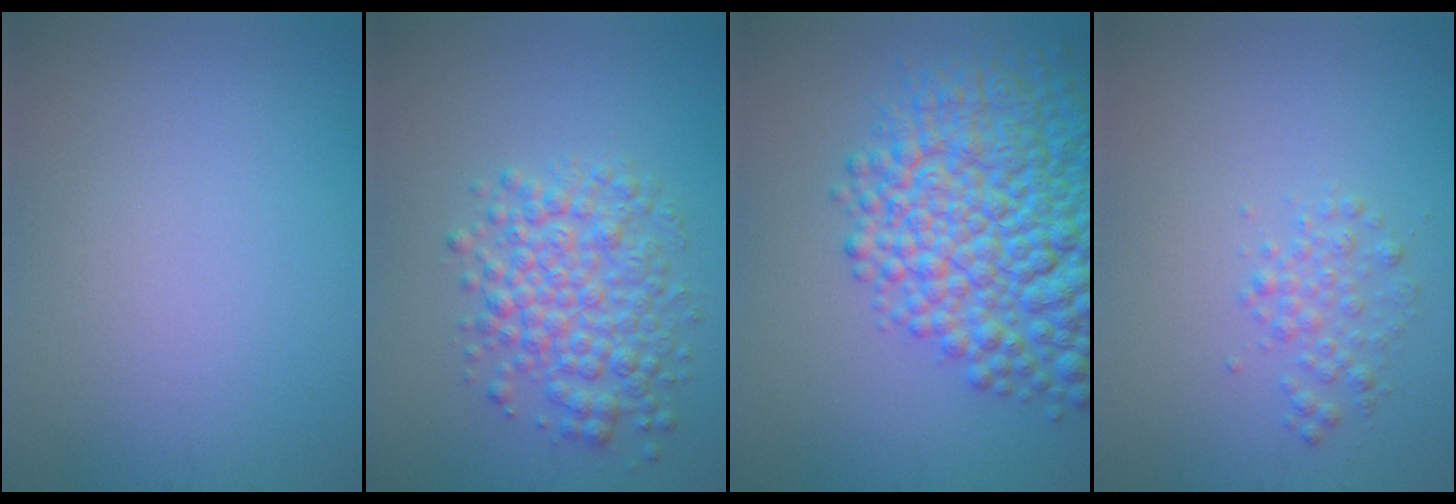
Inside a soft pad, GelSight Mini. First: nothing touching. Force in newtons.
{"total": 4.9, "press": 4.9, "slide": 0.1}
{"total": 11.3, "press": 11.2, "slide": 0.4}
{"total": 1.7, "press": 1.7, "slide": 0.0}